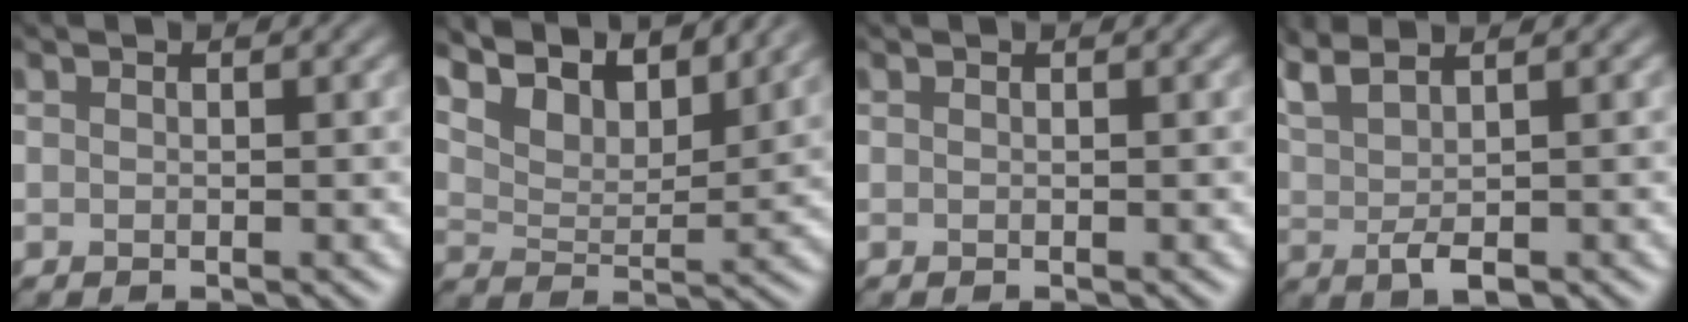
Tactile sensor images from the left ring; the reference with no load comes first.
{"total": 9.6, "force": [8.4, 2.7, 3.8], "torque": [-0.094, 0.001, 0.134]}
{"total": 0.0}
{"total": 3.7, "force": [1.5, 1.0, 3.2], "torque": [-0.070, 0.006, 0.036]}